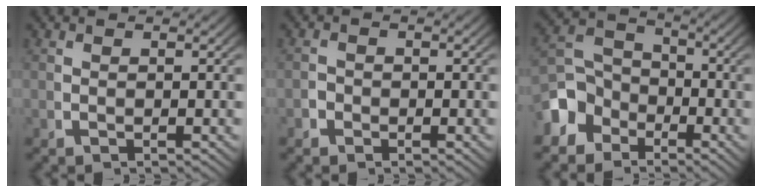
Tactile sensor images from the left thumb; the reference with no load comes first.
{"total": 0.9, "force": [-0.6, 0.7, 0.1], "torque": [0.001, -0.004, -0.015]}
{"total": 6.5, "force": [-2.3, 5.2, 3.2], "torque": [-0.060, -0.021, -0.034]}